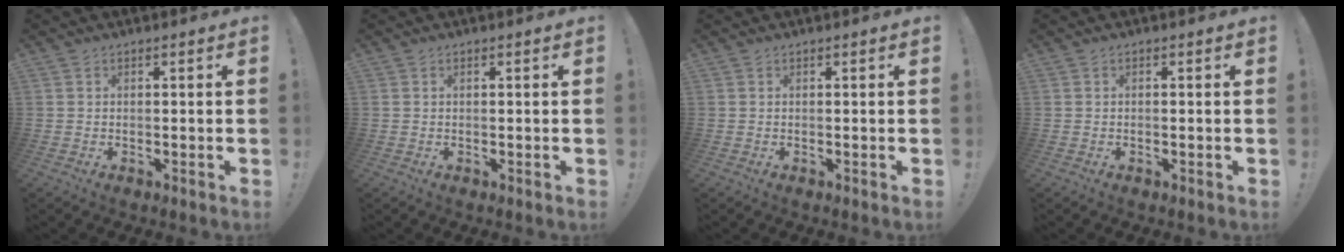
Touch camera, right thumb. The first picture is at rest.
{"total": 0.0}
{"total": 0.0}
{"total": 0.0}